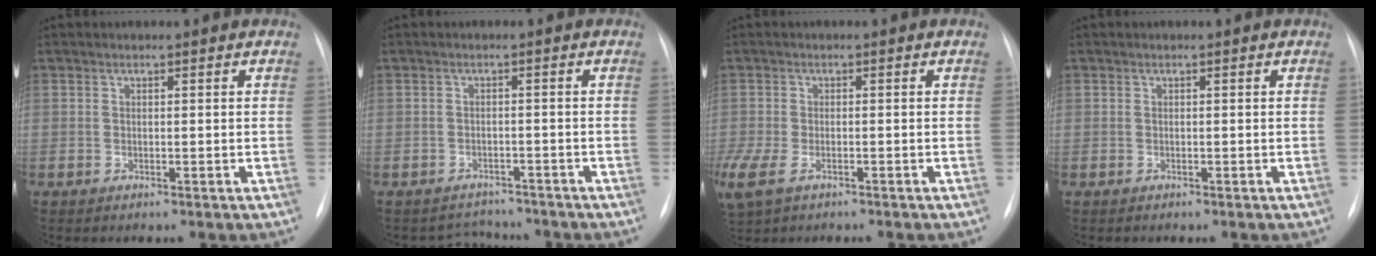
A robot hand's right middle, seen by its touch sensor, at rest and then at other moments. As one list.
[{"total": 3.8, "force": [-3.5, 1.2, -0.8], "torque": [0.007, 0.015, -0.048]}, {"total": 10.4, "force": [-6.1, 5.4, 6.5], "torque": [-0.178, -0.017, -0.096]}, {"total": 0.0}]